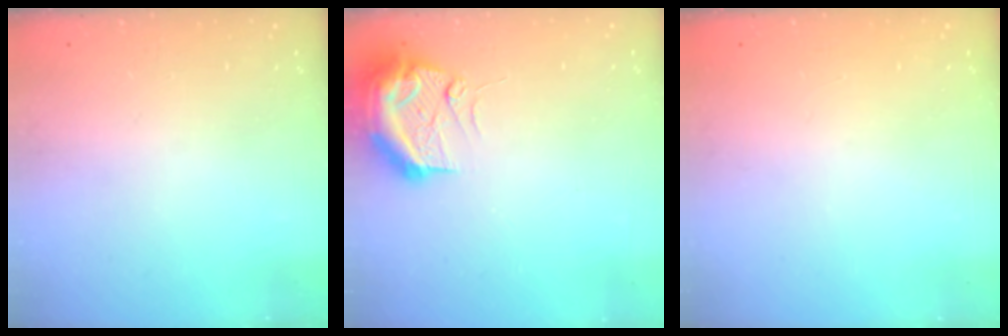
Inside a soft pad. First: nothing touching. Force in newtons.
{"total": 12.2, "press": 11.9, "slide": 2.6}
{"total": 1.0, "press": 0.0, "slide": 1.0}